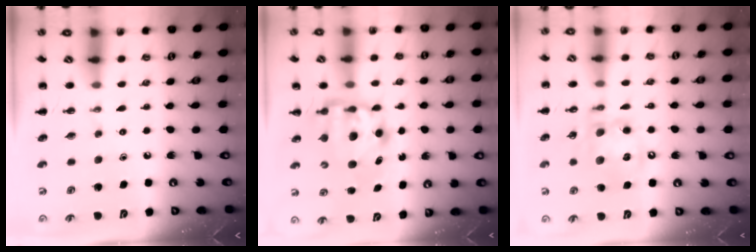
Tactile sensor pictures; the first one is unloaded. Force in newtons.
{"total": 6.8, "press": 6.8, "slide": 1.0}
{"total": 14.2, "press": 13.9, "slide": 3.1}